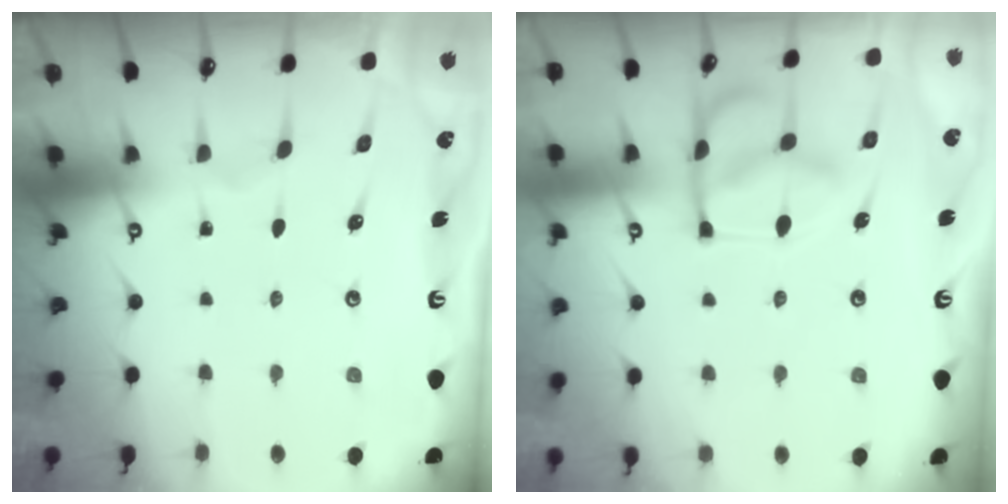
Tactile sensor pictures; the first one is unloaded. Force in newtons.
{"total": 8.7, "press": 8.7, "slide": 0.3}